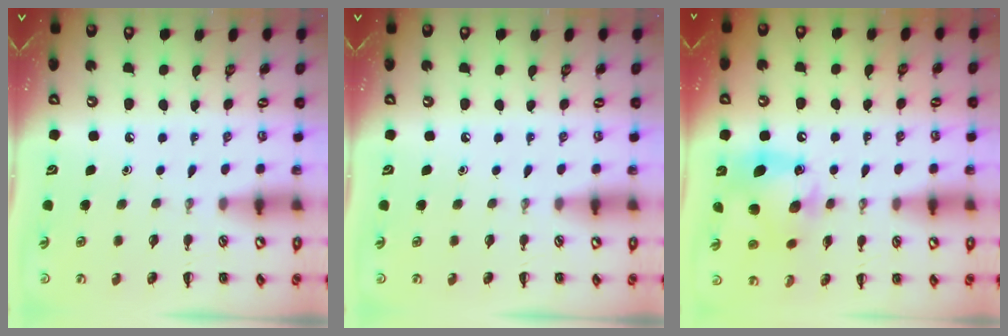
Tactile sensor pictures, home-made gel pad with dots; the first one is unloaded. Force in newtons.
{"total": 0.0}
{"total": 13.1, "press": 12.9, "slide": 1.9}